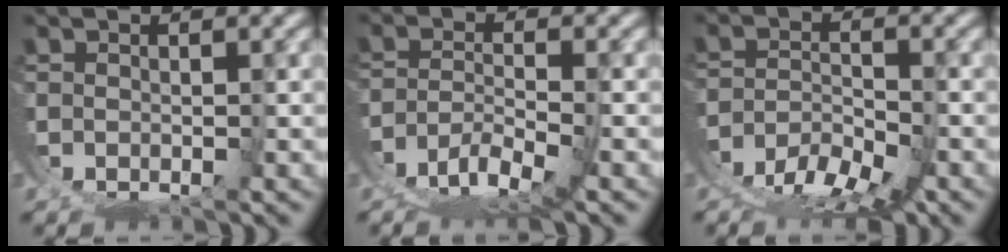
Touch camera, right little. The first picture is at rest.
{"total": 5.2, "force": [-3.0, 1.9, 3.8], "torque": [-0.052, -0.012, -0.046]}
{"total": 5.6, "force": [-3.5, 2.6, 3.5], "torque": [-0.038, -0.013, -0.062]}